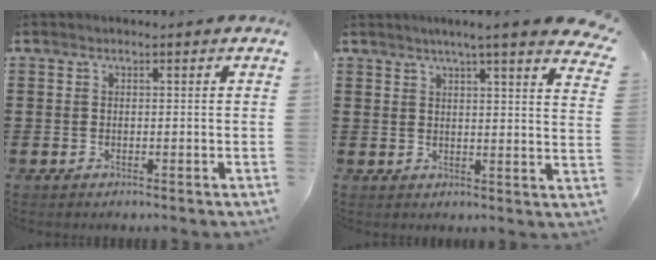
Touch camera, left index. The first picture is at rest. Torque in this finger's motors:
{"motor_torque": [2.14, 0.00, 0.33, 0.00]}